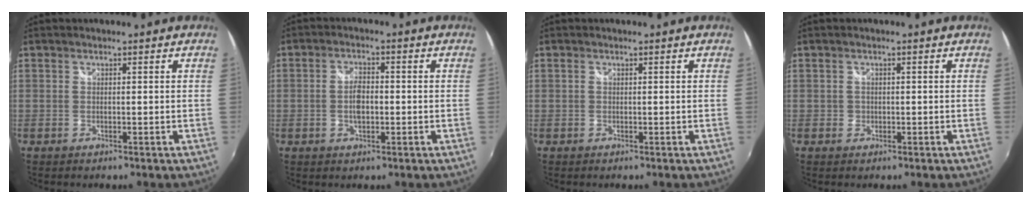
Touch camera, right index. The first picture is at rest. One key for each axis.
{"total": 4.1, "fx": -0.6, "fy": 2.0, "fz": 3.5, "tx": -0.069, "ty": 0.004, "tz": -0.010}
{"total": 0.0}
{"total": 1.3, "fx": -0.4, "fy": 1.2, "fz": 0.2, "tx": -0.001, "ty": -0.002, "tz": -0.004}